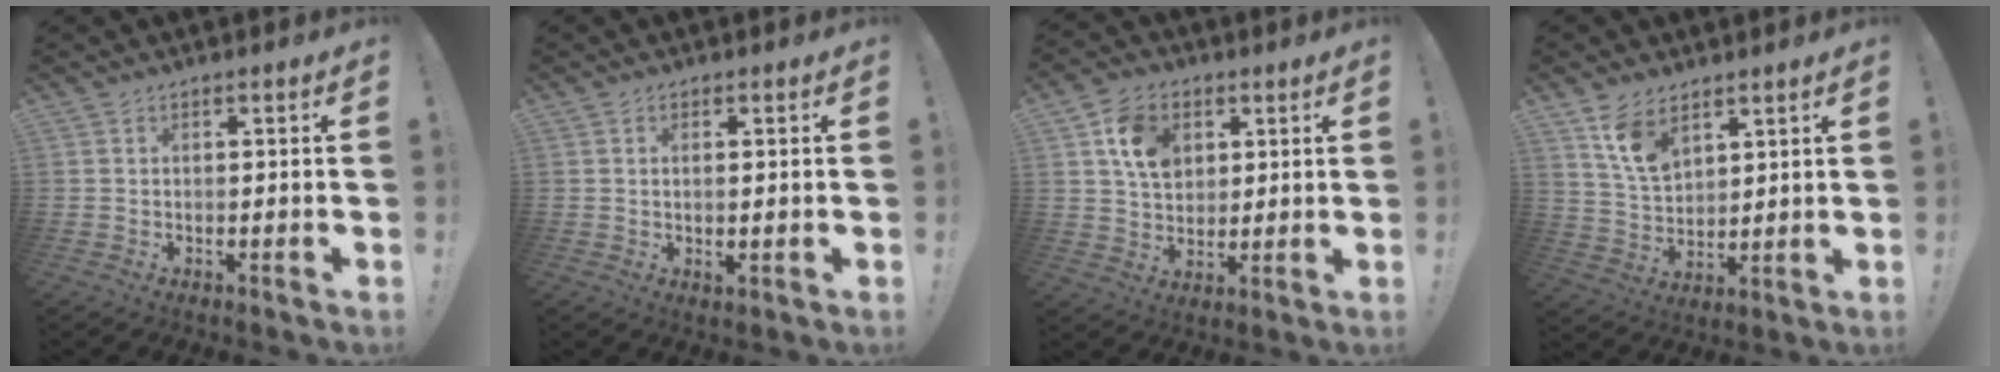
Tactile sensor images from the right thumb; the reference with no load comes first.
{"total": 1.6, "force": [0.5, 0.4, 1.4], "torque": [-0.019, -0.003, 0.007]}
{"total": 11.6, "force": [4.6, 8.7, 6.1], "torque": [-0.095, -0.003, 0.092]}
{"total": 10.1, "force": [6.7, 5.5, 5.1], "torque": [-0.086, -0.034, 0.131]}